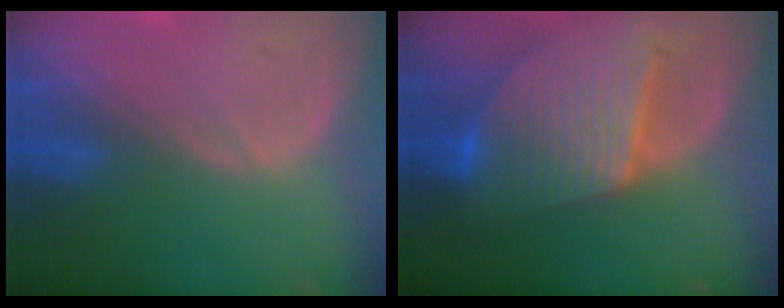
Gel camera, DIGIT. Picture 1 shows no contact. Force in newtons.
{"total": 10.0, "press": 10.0, "slide": 0.8}